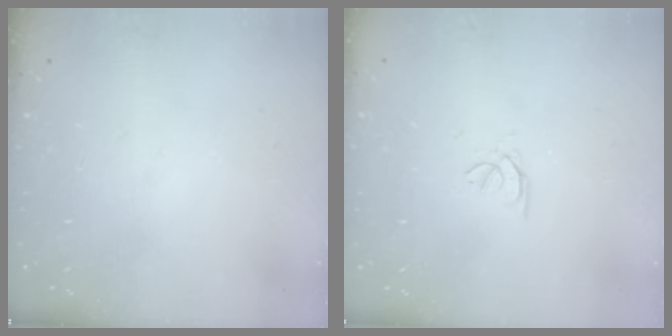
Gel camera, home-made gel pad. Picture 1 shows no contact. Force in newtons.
{"total": 0.6, "press": 0.4, "slide": 0.3}